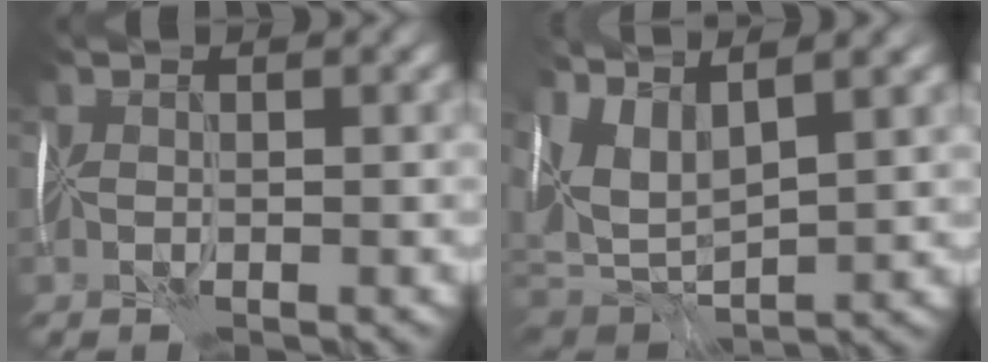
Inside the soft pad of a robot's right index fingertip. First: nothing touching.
{"total": 6.7, "force": [2.9, 3.1, 5.2], "torque": [-0.118, -0.001, 0.060]}